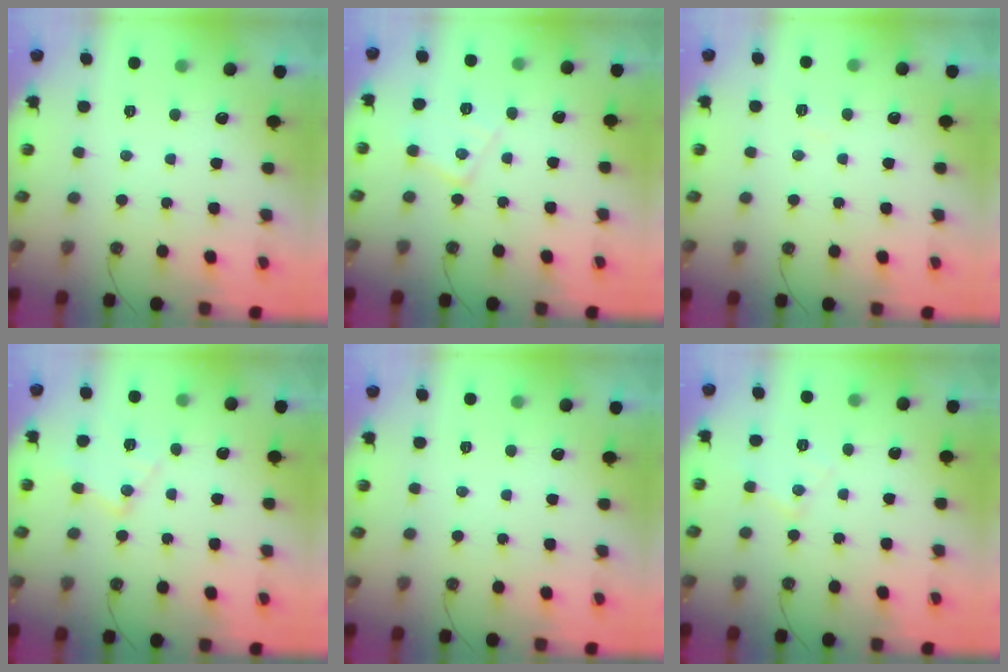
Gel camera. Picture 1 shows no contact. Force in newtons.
{"total": 10.6, "press": 10.6, "slide": 0.7}
{"total": 3.4, "press": 3.4, "slide": 0.6}
{"total": 10.3, "press": 10.2, "slide": 0.8}
{"total": 0.0}
{"total": 6.9, "press": 6.9, "slide": 0.5}